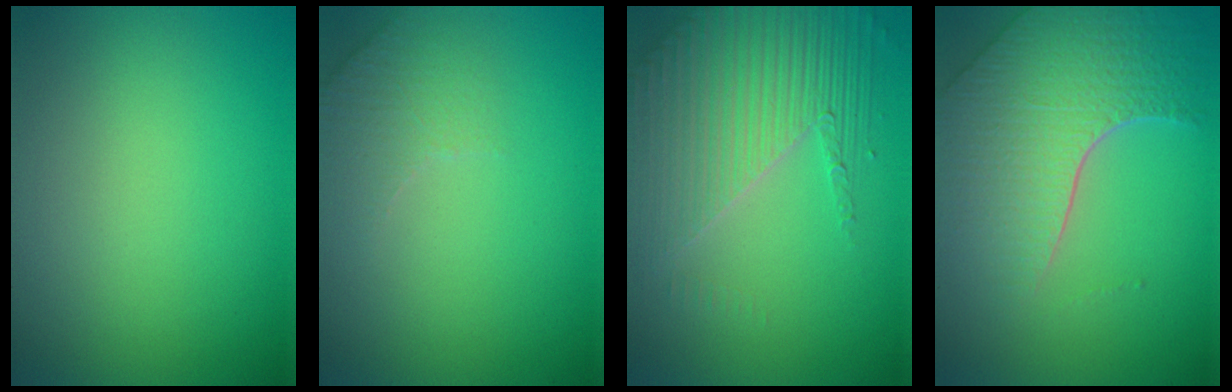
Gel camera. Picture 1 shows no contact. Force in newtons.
{"total": 2.3, "press": 2.3, "slide": 0.6}
{"total": 4.8, "press": 4.3, "slide": 2.2}
{"total": 7.9, "press": 5.7, "slide": 5.5}